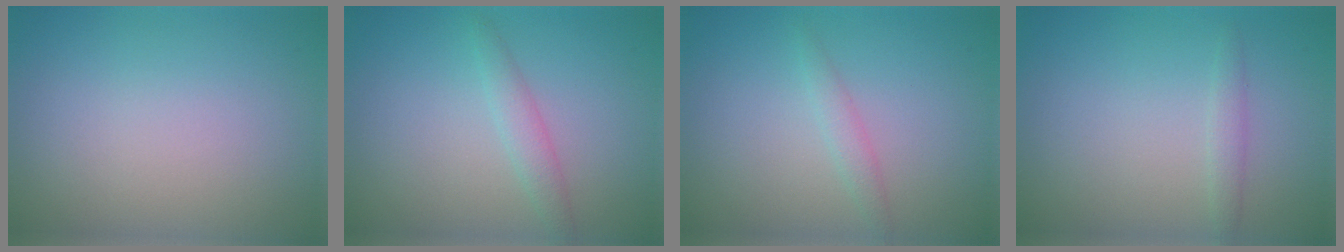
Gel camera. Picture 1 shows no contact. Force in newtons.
{"total": 1.6, "press": 1.6, "slide": 0.1}
{"total": 1.2, "press": 1.2, "slide": 0.1}
{"total": 1.1, "press": 1.0, "slide": 0.1}